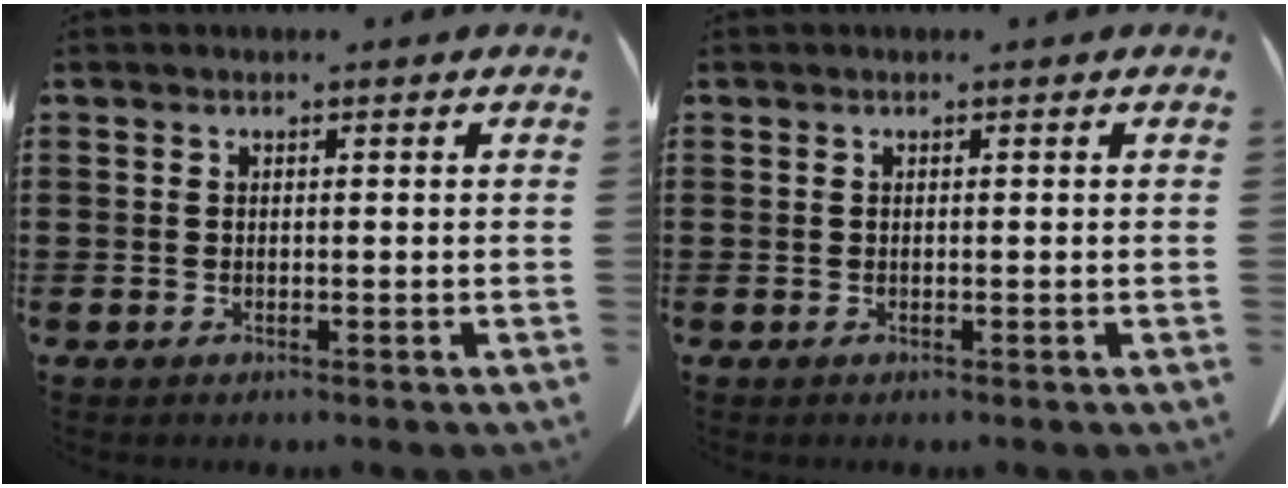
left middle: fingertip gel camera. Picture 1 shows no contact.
{"total": 0.0}